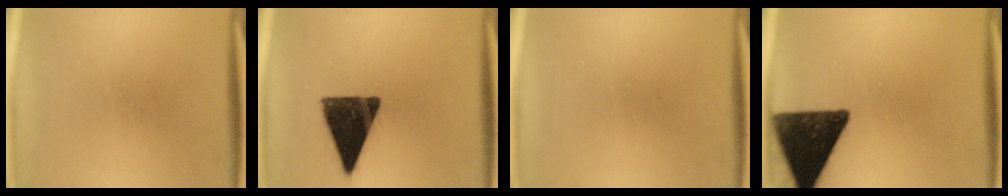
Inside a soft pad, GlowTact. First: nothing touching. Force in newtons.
{"total": 13.7}
{"total": 0.0}
{"total": 16.3}